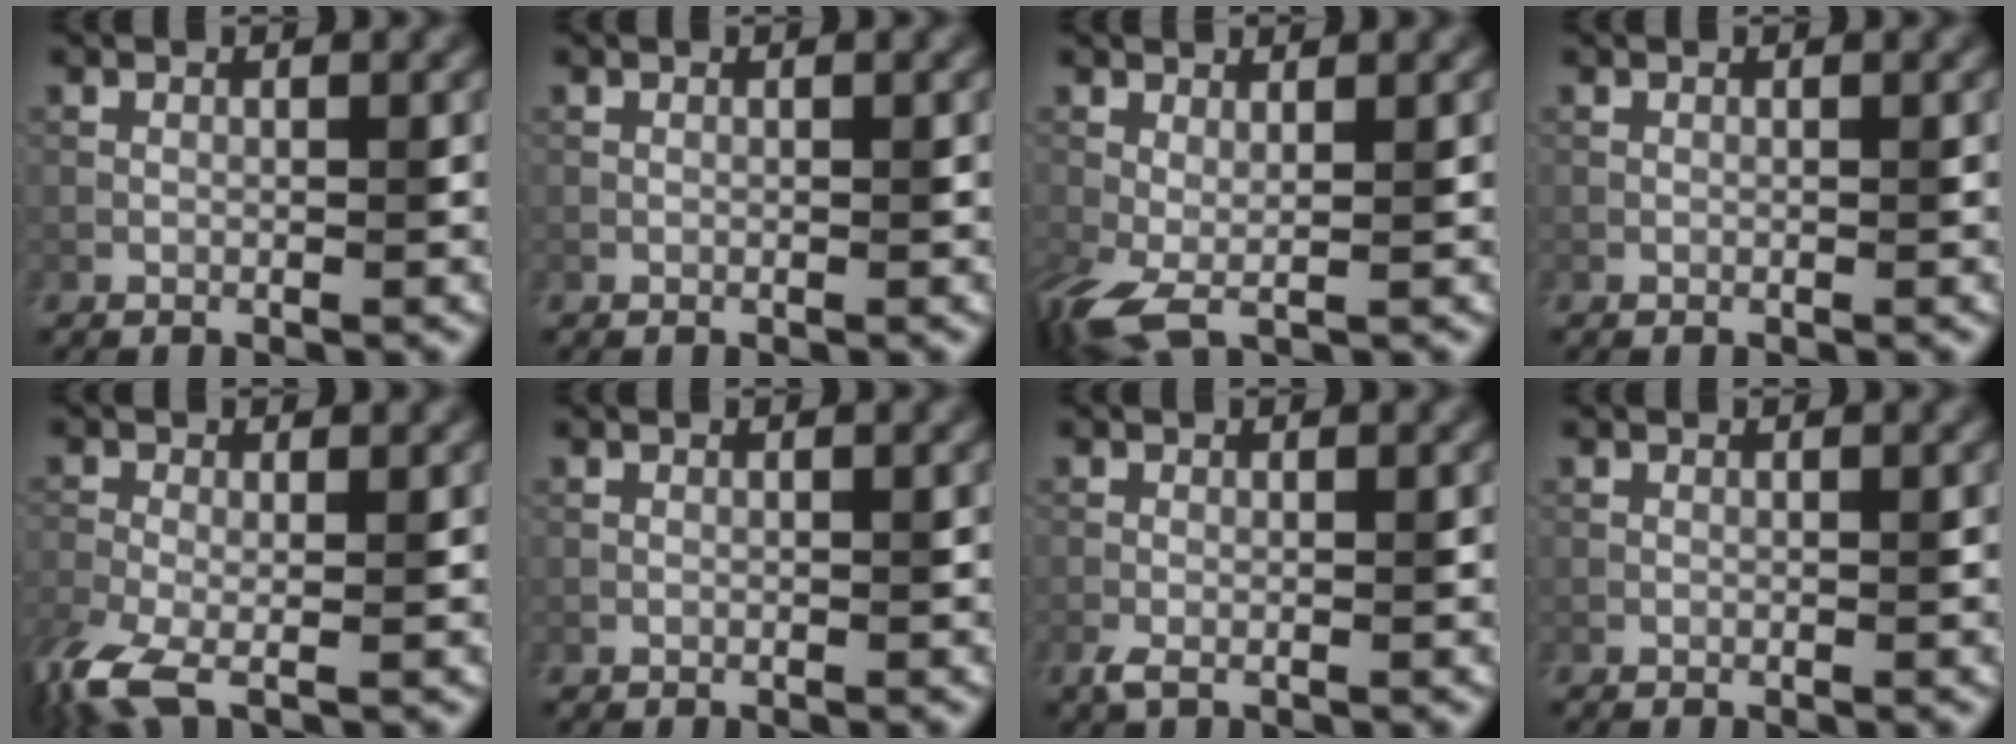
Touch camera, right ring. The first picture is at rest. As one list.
[{"total": 0.0}, {"total": 4.6, "force": [-0.2, 1.9, 4.2], "torque": [-0.090, -0.012, -0.002]}, {"total": 0.0}, {"total": 7.7, "force": [-3.7, 3.3, 5.9], "torque": [-0.143, -0.030, -0.066]}, {"total": 0.0}, {"total": 1.3, "force": [-0.6, 0.5, 1.1], "torque": [-0.029, -0.004, -0.010]}, {"total": 0.0}]